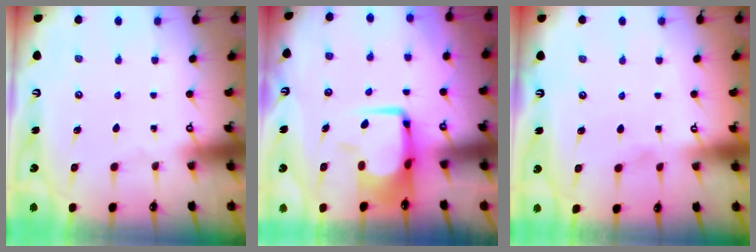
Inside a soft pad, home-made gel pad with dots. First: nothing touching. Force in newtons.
{"total": 7.7, "press": 7.5, "slide": 1.8}
{"total": 3.8, "press": 3.8, "slide": 0.4}